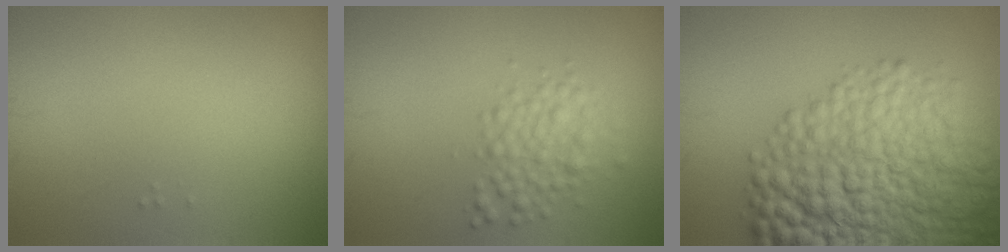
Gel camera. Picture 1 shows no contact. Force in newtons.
{"total": 2.8, "press": 2.8, "slide": 0.0}
{"total": 11.4, "press": 11.4, "slide": 0.3}